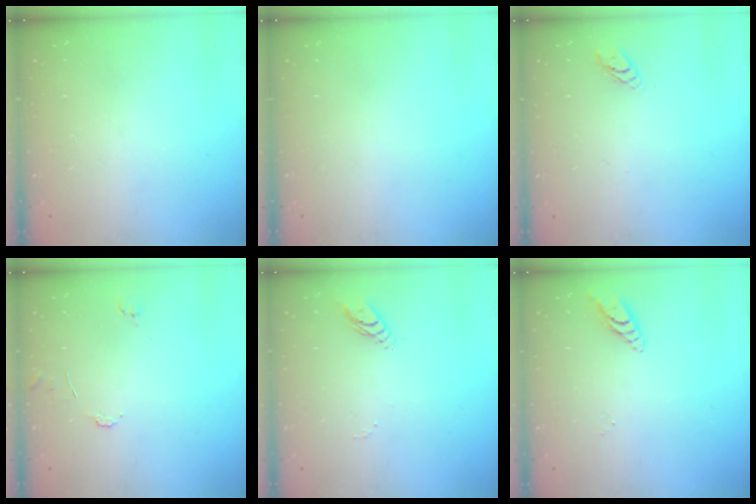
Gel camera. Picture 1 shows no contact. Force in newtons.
{"total": 0.0}
{"total": 3.1, "press": 3.1, "slide": 0.3}
{"total": 7.2, "press": 7.1, "slide": 0.7}
{"total": 4.5, "press": 4.4, "slide": 0.6}
{"total": 7.1, "press": 7.1, "slide": 0.6}